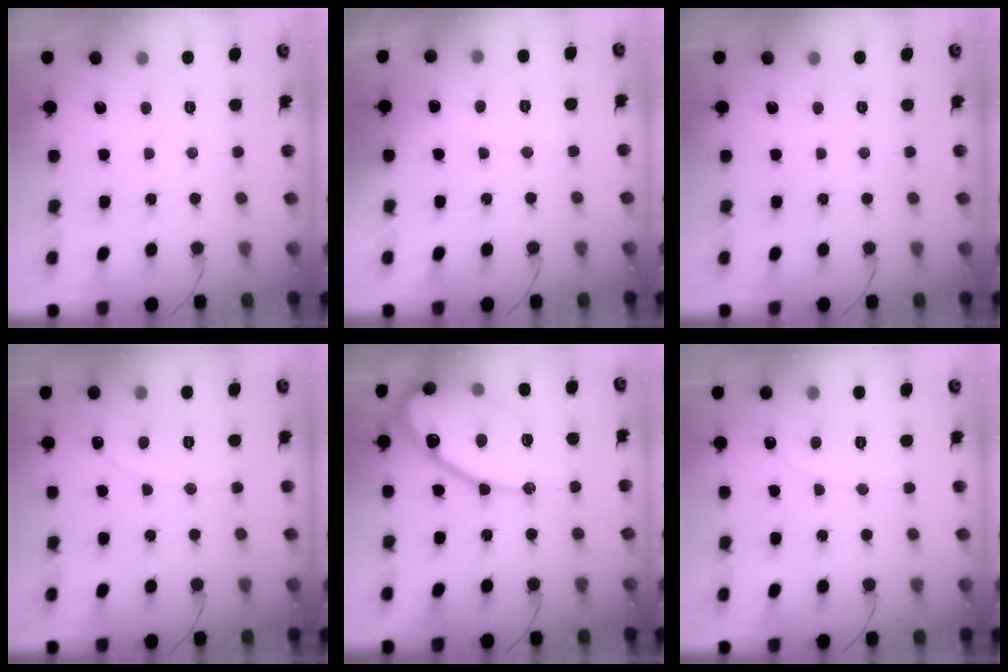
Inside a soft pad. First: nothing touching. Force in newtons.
{"total": 2.8, "press": 2.8, "slide": 0.2}
{"total": 0.0}
{"total": 2.1, "press": 2.1, "slide": 0.1}
{"total": 17.9, "press": 17.8, "slide": 1.6}
{"total": 2.9, "press": 2.9, "slide": 0.3}